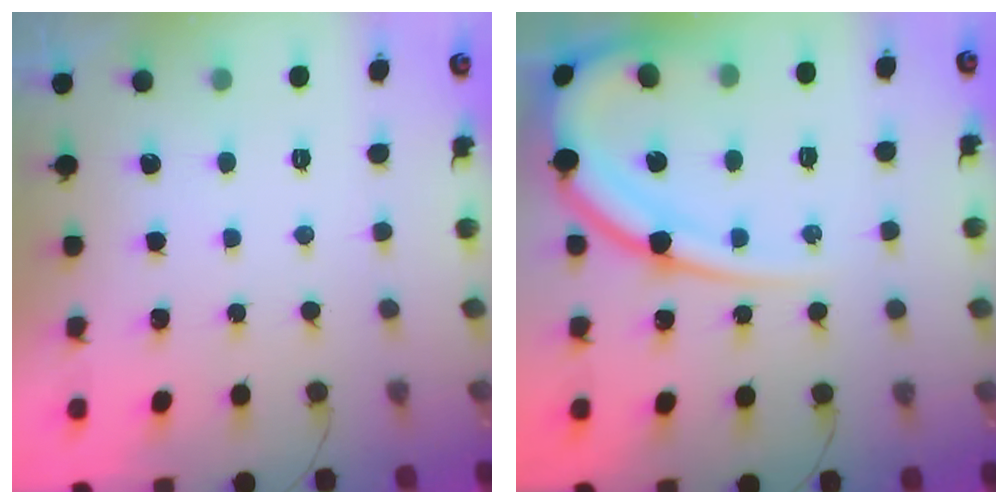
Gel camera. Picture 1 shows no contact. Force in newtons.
{"total": 15.8, "press": 15.7, "slide": 1.6}